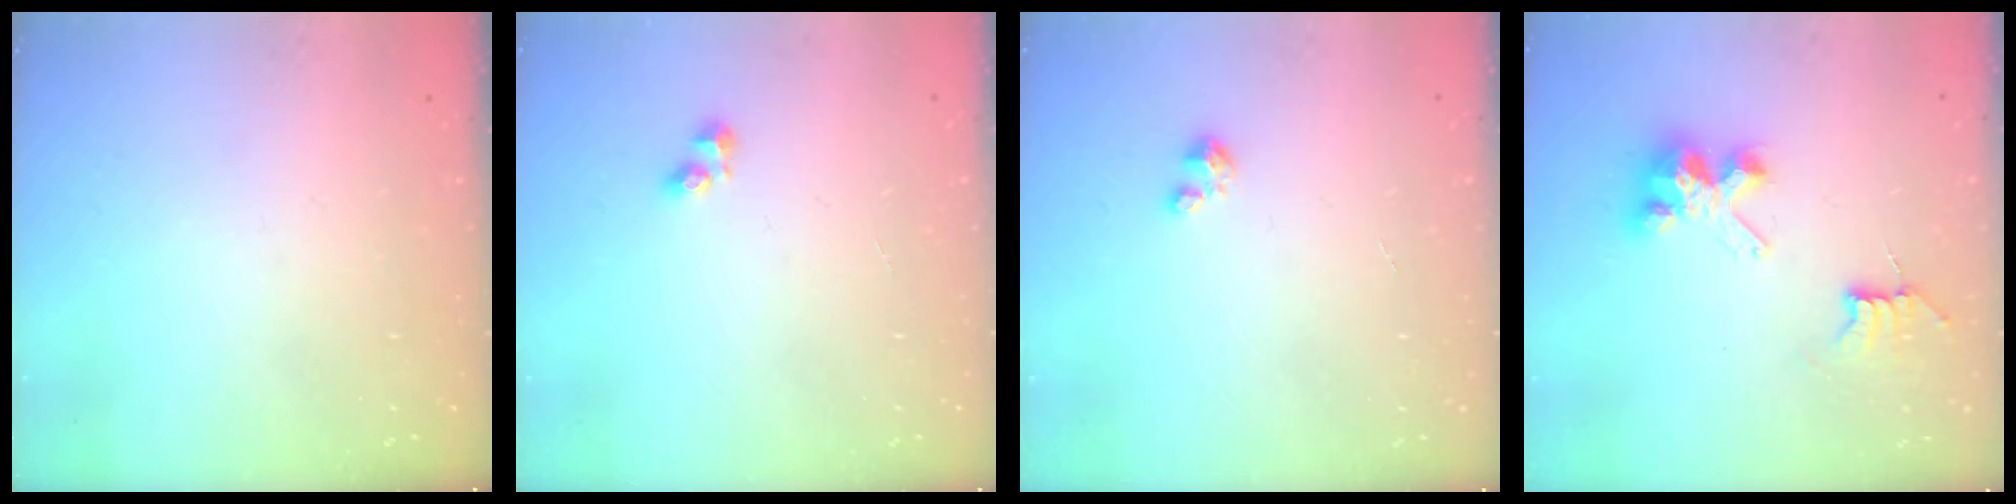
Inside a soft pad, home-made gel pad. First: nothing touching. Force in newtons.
{"total": 2.5, "press": 2.5, "slide": 0.2}
{"total": 1.5, "press": 1.5, "slide": 0.1}
{"total": 7.1, "press": 7.1, "slide": 0.2}